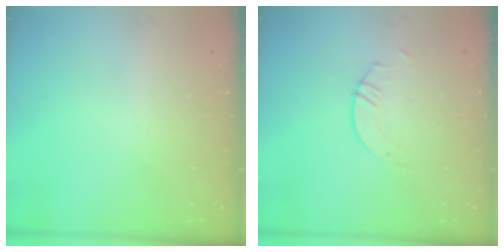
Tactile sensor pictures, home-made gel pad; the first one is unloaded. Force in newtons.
{"total": 2.6, "press": 2.6, "slide": 0.2}